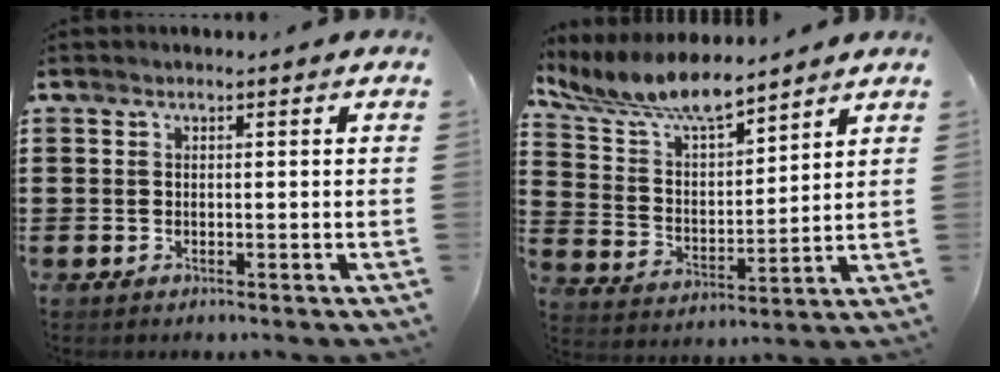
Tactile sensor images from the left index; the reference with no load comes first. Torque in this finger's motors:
{"motor_torque": [2.14, 0.00, 0.25, 0.09]}